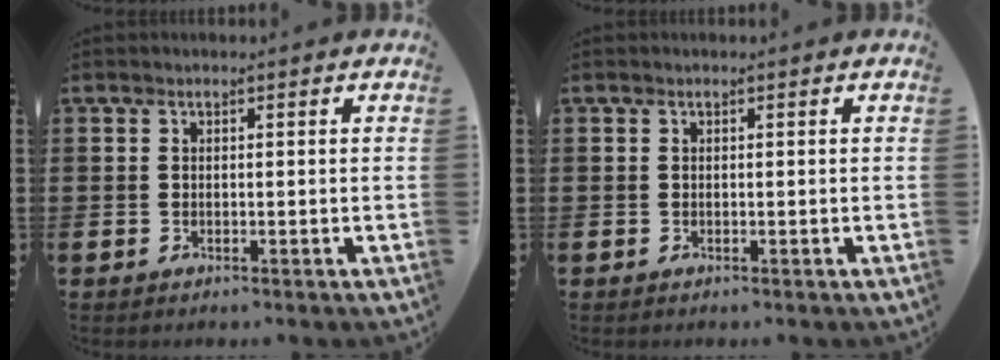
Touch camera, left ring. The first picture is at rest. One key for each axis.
{"total": 0.0}